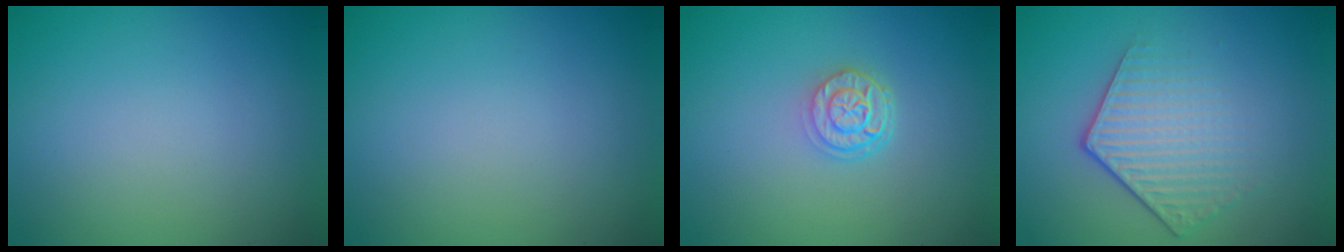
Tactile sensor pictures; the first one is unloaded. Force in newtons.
{"total": 0.0}
{"total": 2.6, "press": 2.1, "slide": 1.5}
{"total": 4.4, "press": 3.1, "slide": 3.1}